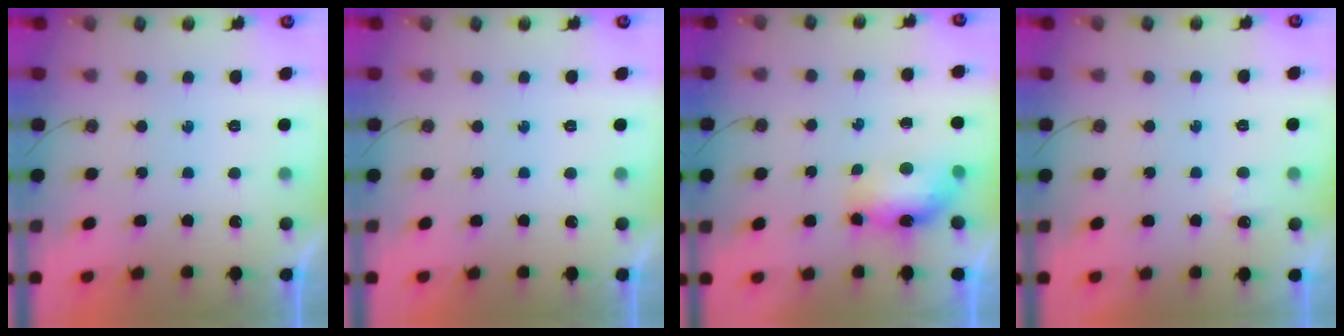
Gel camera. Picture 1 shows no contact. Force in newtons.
{"total": 0.0}
{"total": 9.0, "press": 8.0, "slide": 3.9}
{"total": 2.9, "press": 2.8, "slide": 0.5}